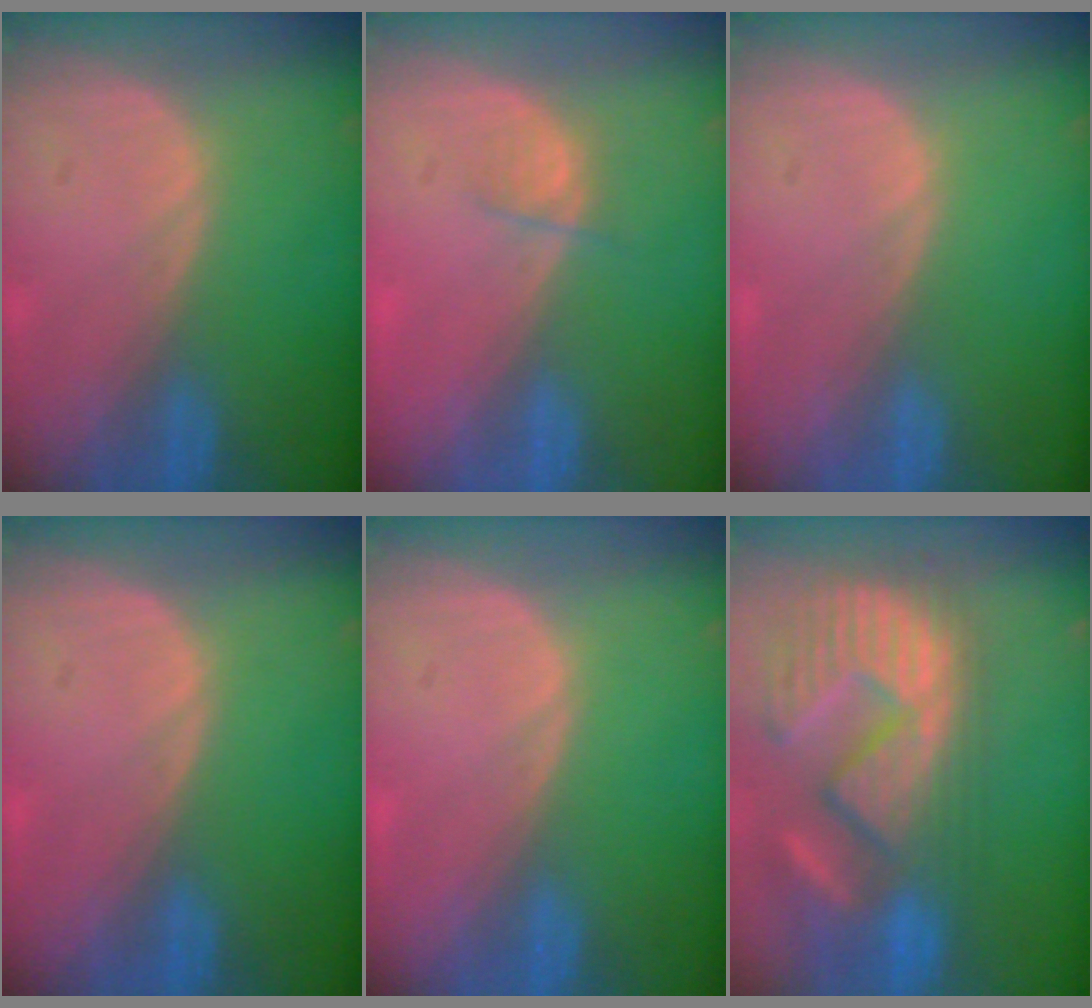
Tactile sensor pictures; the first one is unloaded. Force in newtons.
{"total": 1.9, "press": 1.7, "slide": 0.8}
{"total": 0.0}
{"total": 0.0}
{"total": 0.0}
{"total": 14.0, "press": 12.1, "slide": 7.1}